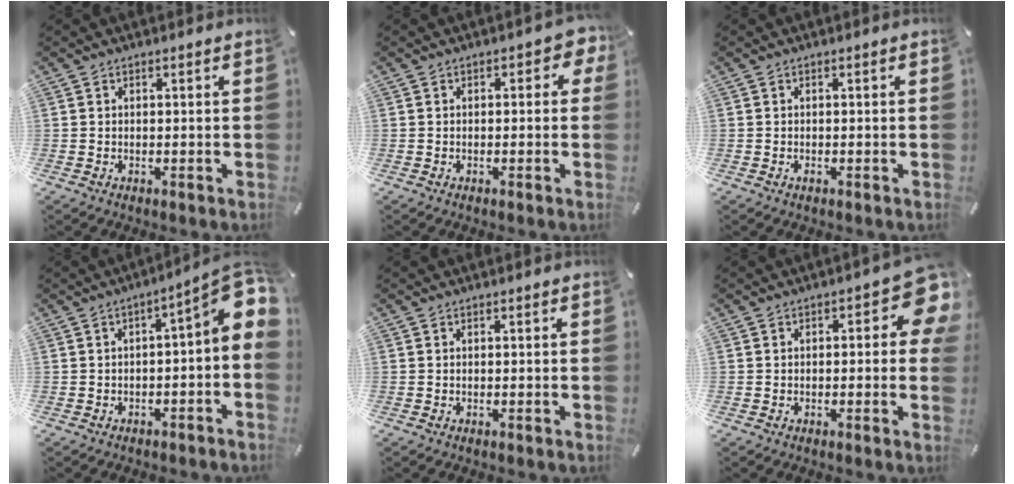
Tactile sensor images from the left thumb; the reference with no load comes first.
{"total": 2.8, "force": [-0.1, 1.6, 2.3], "torque": [-0.027, 0.002, -0.005]}
{"total": 0.0}
{"total": 9.7, "force": [1.2, 3.1, 9.2], "torque": [-0.111, -0.023, 0.017]}
{"total": 0.0}
{"total": 8.6, "force": [1.7, 3.6, 7.6], "torque": [-0.083, -0.017, 0.024]}